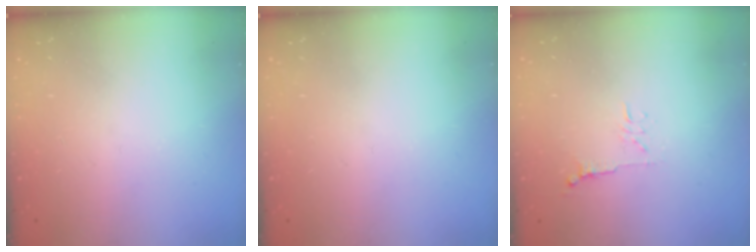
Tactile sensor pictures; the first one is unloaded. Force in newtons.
{"total": 0.0}
{"total": 5.4, "press": 5.3, "slide": 0.7}